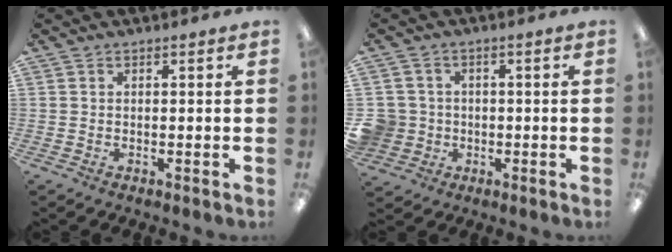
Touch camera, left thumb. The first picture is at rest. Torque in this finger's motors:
{"motor_torque": [0.06, 0.31, -0.09, 0.11, 0.07]}